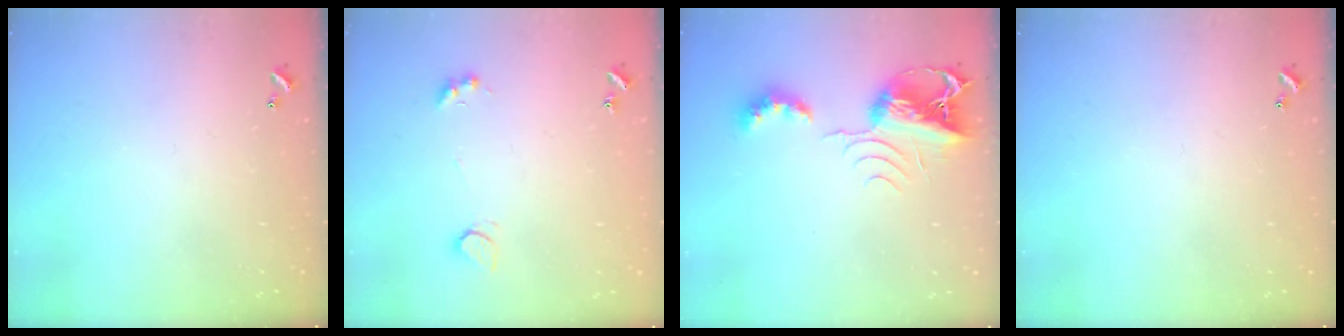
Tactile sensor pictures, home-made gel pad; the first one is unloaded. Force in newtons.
{"total": 2.5, "press": 2.3, "slide": 1.1}
{"total": 8.6, "press": 8.5, "slide": 1.1}
{"total": 0.0}